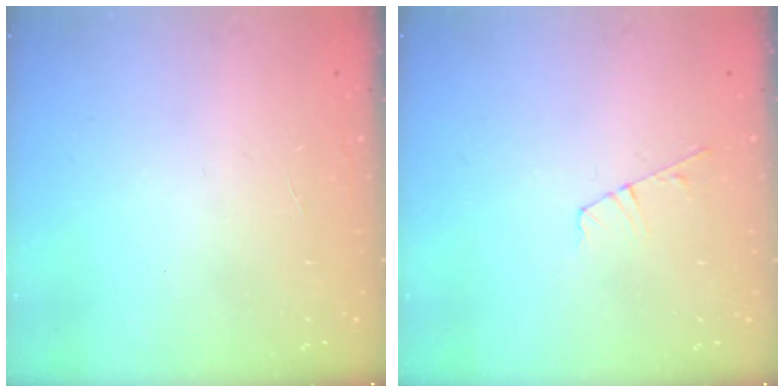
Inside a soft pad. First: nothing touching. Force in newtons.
{"total": 4.0, "press": 4.0, "slide": 0.4}